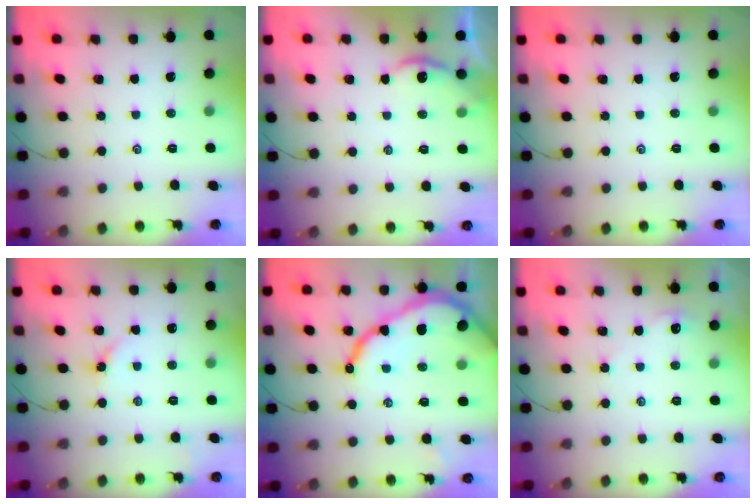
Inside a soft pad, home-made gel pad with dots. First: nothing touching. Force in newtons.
{"total": 2.9, "press": 2.9, "slide": 0.1}
{"total": 0.0}
{"total": 3.4, "press": 3.3, "slide": 0.7}
{"total": 14.1, "press": 14.1, "slide": 1.3}
{"total": 2.9, "press": 2.9, "slide": 0.4}